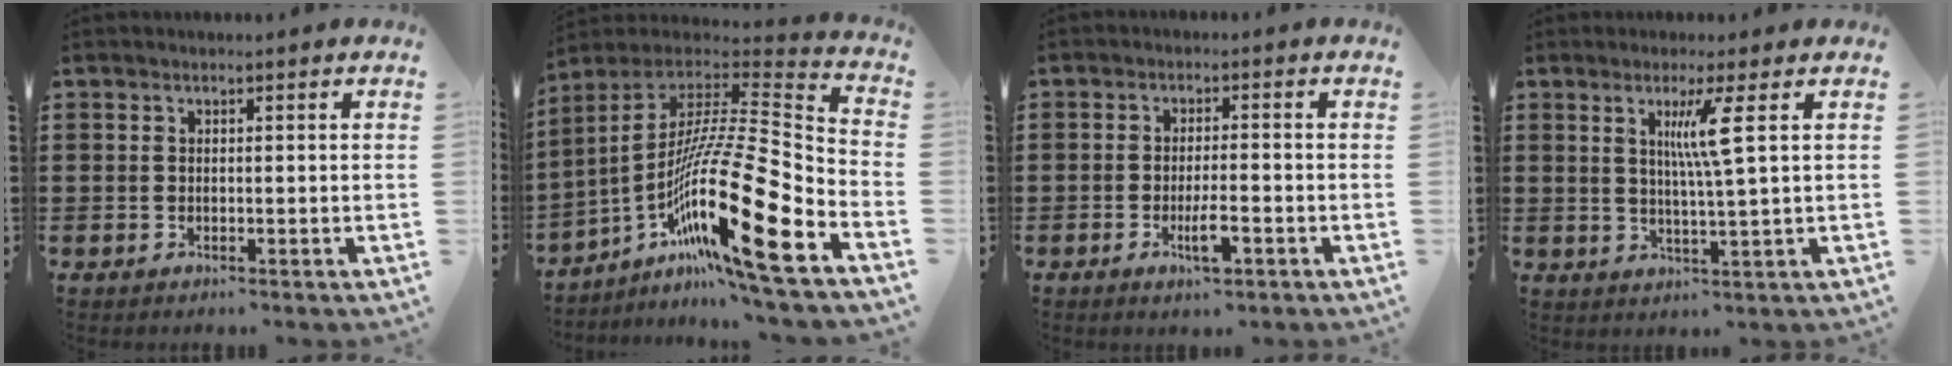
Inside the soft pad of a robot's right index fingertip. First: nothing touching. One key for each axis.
{"total": 21.8, "fx": -9.6, "fy": 2.9, "fz": 19.3, "tx": -0.361, "ty": -0.007, "tz": -0.180}
{"total": 3.8, "fx": -1.7, "fy": 1.0, "fz": 3.2, "tx": -0.058, "ty": 0.000, "tz": -0.033}
{"total": 5.3, "fx": 1.8, "fy": -0.7, "fz": 5.0, "tx": -0.101, "ty": -0.006, "tz": 0.024}